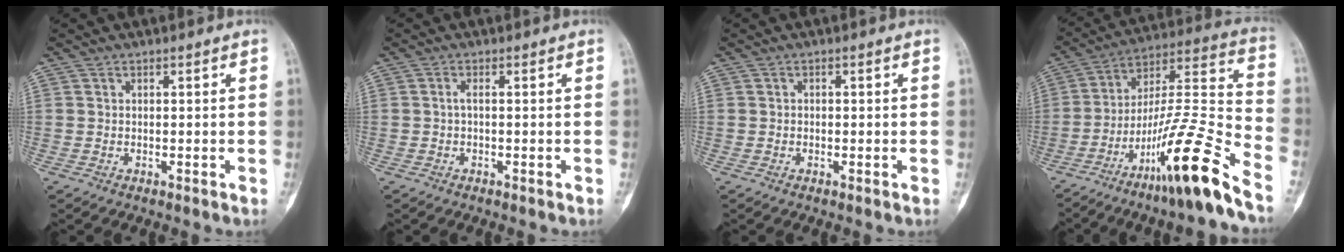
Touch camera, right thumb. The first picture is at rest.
{"total": 0.7, "force": [-0.2, 0.2, 0.7], "torque": [-0.012, 0.002, -0.006]}
{"total": 0.7, "force": [-0.1, 0.7, 0.3], "torque": [-0.001, 0.003, -0.003]}
{"total": 21.2, "force": [-13.2, 1.5, 16.6], "torque": [-0.312, 0.074, -0.219]}